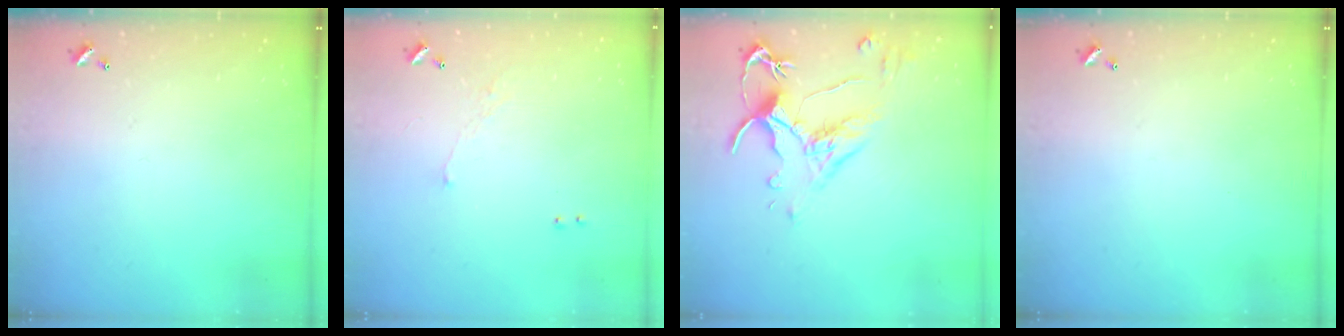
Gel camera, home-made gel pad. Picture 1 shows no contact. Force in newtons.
{"total": 0.8, "press": 0.6, "slide": 0.5}
{"total": 2.5, "press": 2.1, "slide": 1.4}
{"total": 0.0}